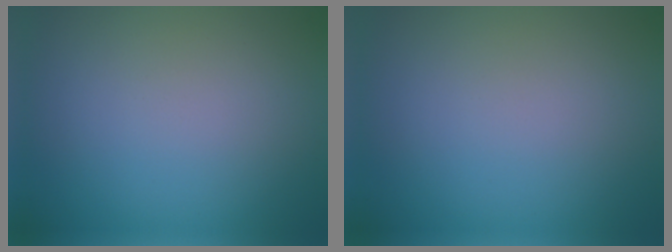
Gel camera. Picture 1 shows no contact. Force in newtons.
{"total": 0.0}